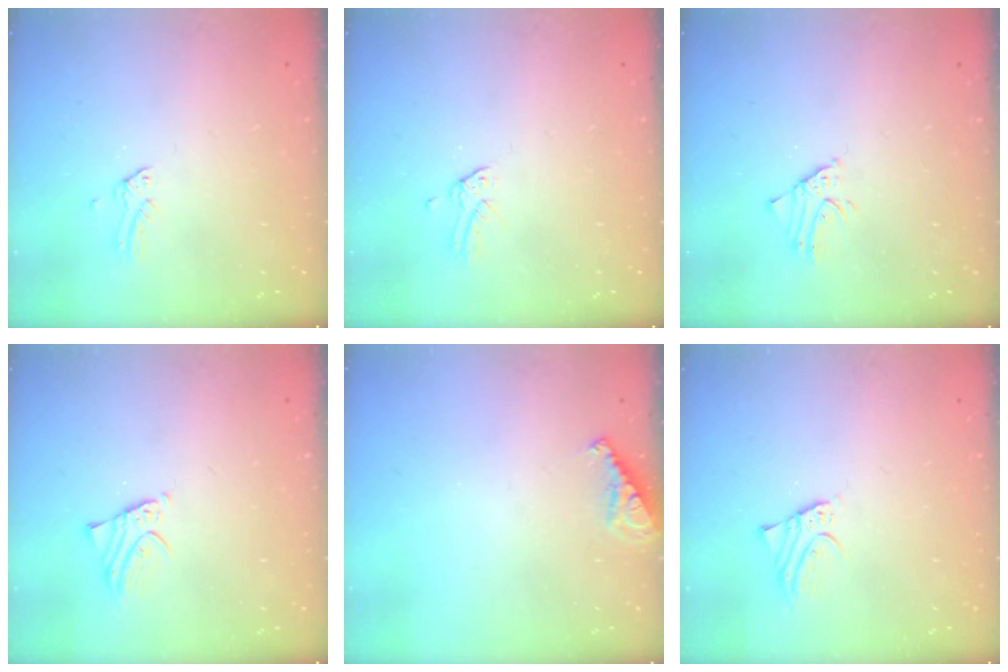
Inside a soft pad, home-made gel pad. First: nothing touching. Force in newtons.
{"total": 0.0}
{"total": 1.9, "press": 1.9, "slide": 0.1}
{"total": 2.0, "press": 2.0, "slide": 0.3}
{"total": 7.3, "press": 7.3, "slide": 0.7}
{"total": 2.3, "press": 2.3, "slide": 0.2}